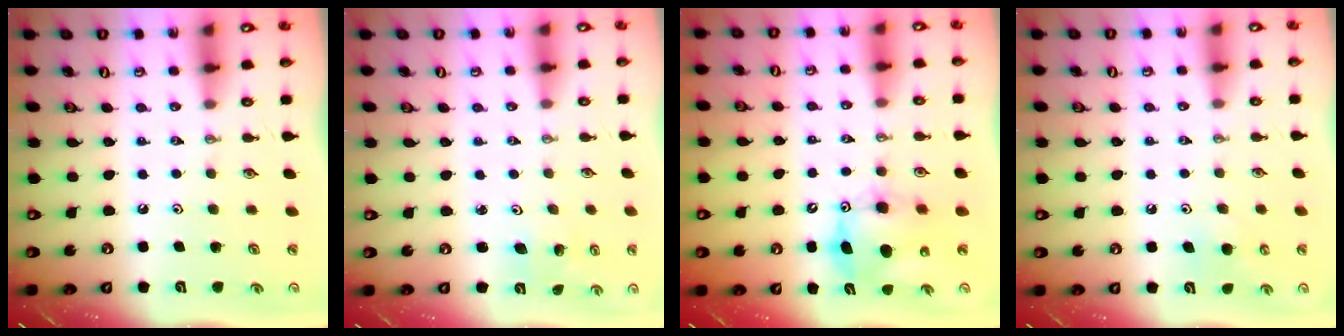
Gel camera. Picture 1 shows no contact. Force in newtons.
{"total": 2.7, "press": 2.7, "slide": 0.3}
{"total": 8.8, "press": 8.8, "slide": 0.6}
{"total": 5.9, "press": 5.8, "slide": 0.6}